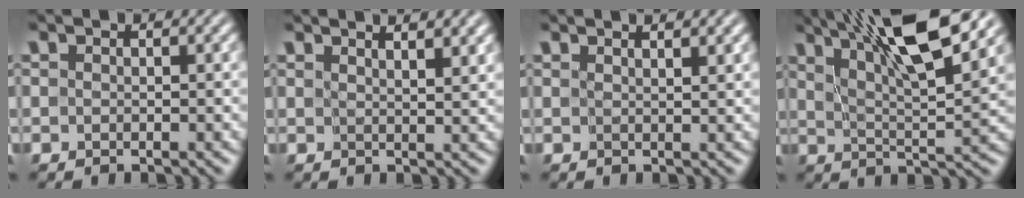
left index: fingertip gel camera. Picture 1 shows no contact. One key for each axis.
{"total": 2.7, "fx": 2.2, "fy": 0.4, "fz": 1.5, "tx": -0.010, "ty": 0.009, "tz": 0.022}
{"total": 1.2, "fx": 1.0, "fy": -0.1, "fz": 0.6, "tx": -0.013, "ty": 0.002, "tz": 0.017}
{"total": 11.1, "fx": 6.8, "fy": 1.9, "fz": 8.5, "tx": -0.141, "ty": 0.017, "tz": 0.113}